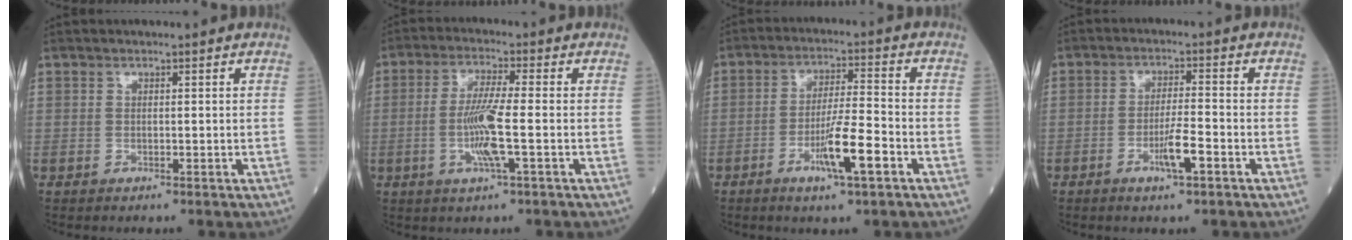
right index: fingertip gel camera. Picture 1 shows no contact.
{"total": 7.5, "force": [-1.4, 0.0, 7.4], "torque": [-0.149, -0.006, -0.031]}
{"total": 8.5, "force": [-3.6, 0.5, 7.7], "torque": [-0.141, -0.006, -0.063]}
{"total": 5.0, "force": [-2.2, 0.4, 4.5], "torque": [-0.083, -0.004, -0.042]}